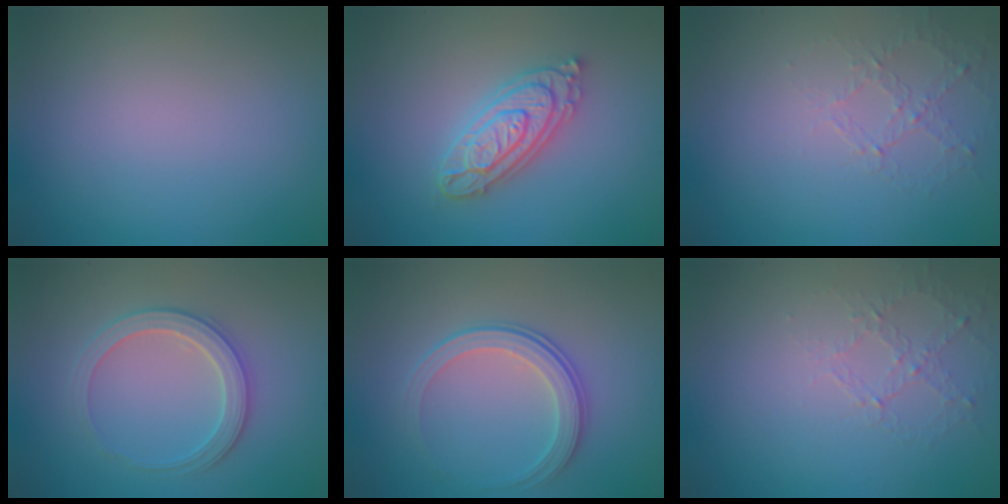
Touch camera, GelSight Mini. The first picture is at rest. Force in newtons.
{"total": 4.4, "press": 4.3, "slide": 0.8}
{"total": 1.1, "press": 0.5, "slide": 1.0}
{"total": 2.9, "press": 2.9, "slide": 0.3}
{"total": 3.3, "press": 2.8, "slide": 1.8}
{"total": 1.1, "press": 0.5, "slide": 1.0}